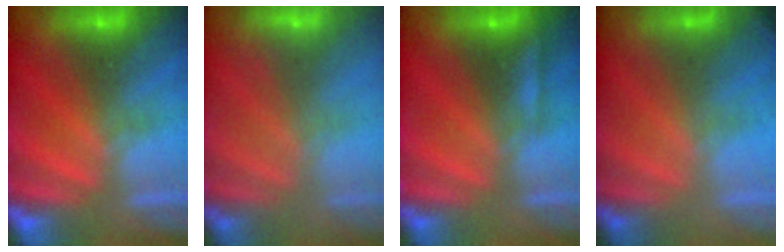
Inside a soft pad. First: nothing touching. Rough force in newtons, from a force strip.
{"total": 2.4}
{"total": 2.3}
{"total": 2.0}